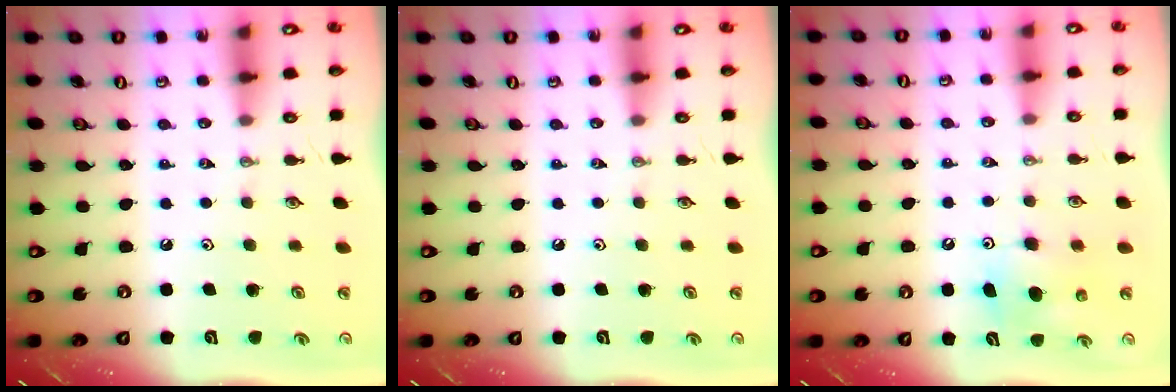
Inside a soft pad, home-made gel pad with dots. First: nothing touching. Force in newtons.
{"total": 0.0}
{"total": 7.7, "press": 7.6, "slide": 1.0}